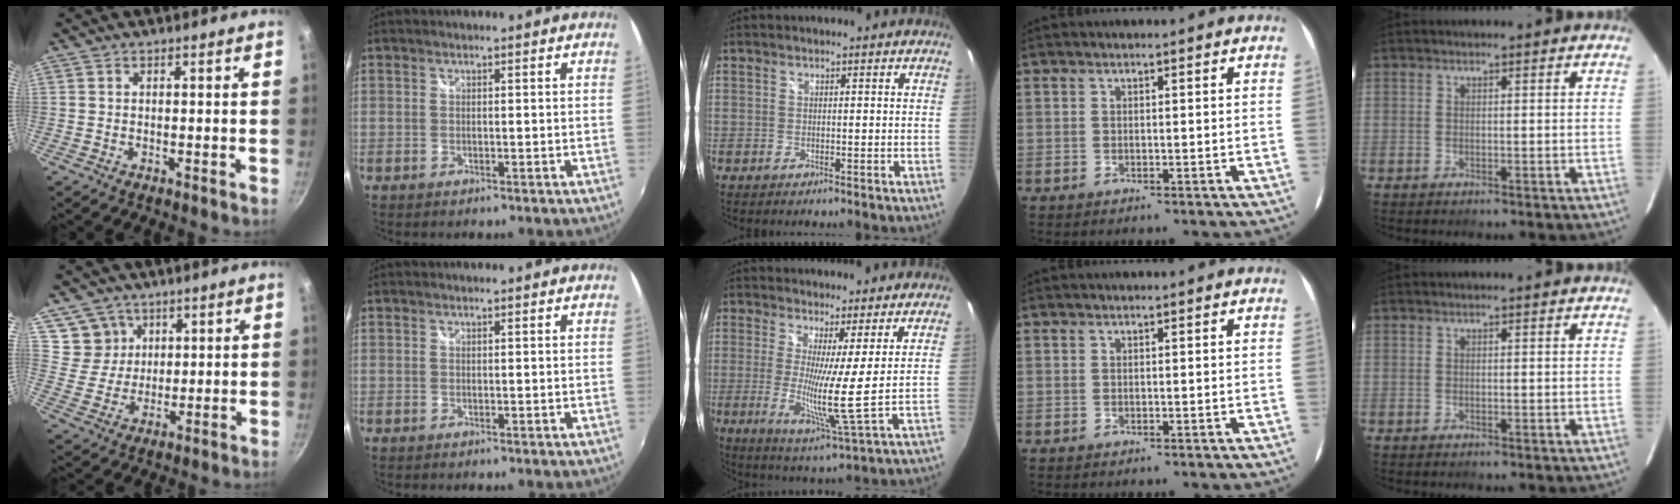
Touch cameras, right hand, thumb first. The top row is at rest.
{"thumb": {"total": 6.7, "force": [3.3, 5.7, 1.2], "torque": [0.002, -0.015, 0.064]}, "middle": {"total": 8.1, "force": [1.5, -1.4, 7.9], "torque": [-0.137, -0.027, 0.016]}}